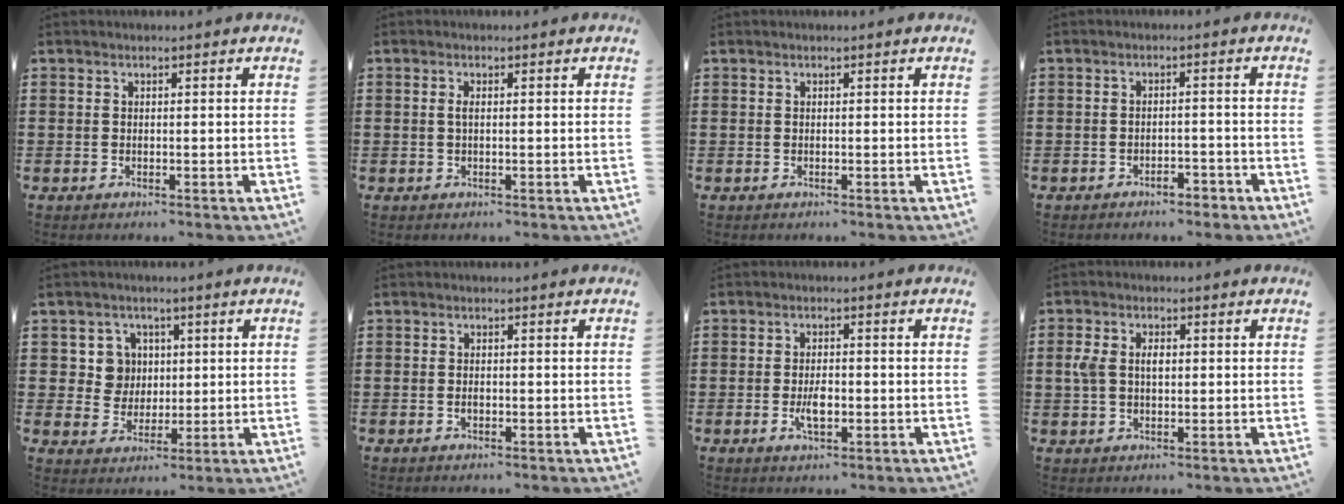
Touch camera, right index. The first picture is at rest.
{"total": 1.1, "force": [0.0, 0.3, 1.1], "torque": [-0.029, -0.001, -0.003]}
{"total": 0.0}
{"total": 2.2, "force": [-2.1, 0.5, 0.5], "torque": [-0.014, 0.001, -0.043]}
{"total": 5.7, "force": [1.2, 5.3, 1.6], "torque": [-0.058, 0.018, 0.022]}
{"total": 0.9, "force": [-0.3, 0.5, 0.7], "torque": [-0.015, -0.002, -0.006]}
{"total": 3.6, "force": [-0.9, 1.4, 3.2], "torque": [-0.071, -0.004, -0.019]}
{"total": 3.6, "force": [0.4, 2.3, 2.8], "torque": [-0.067, 0.008, 0.003]}